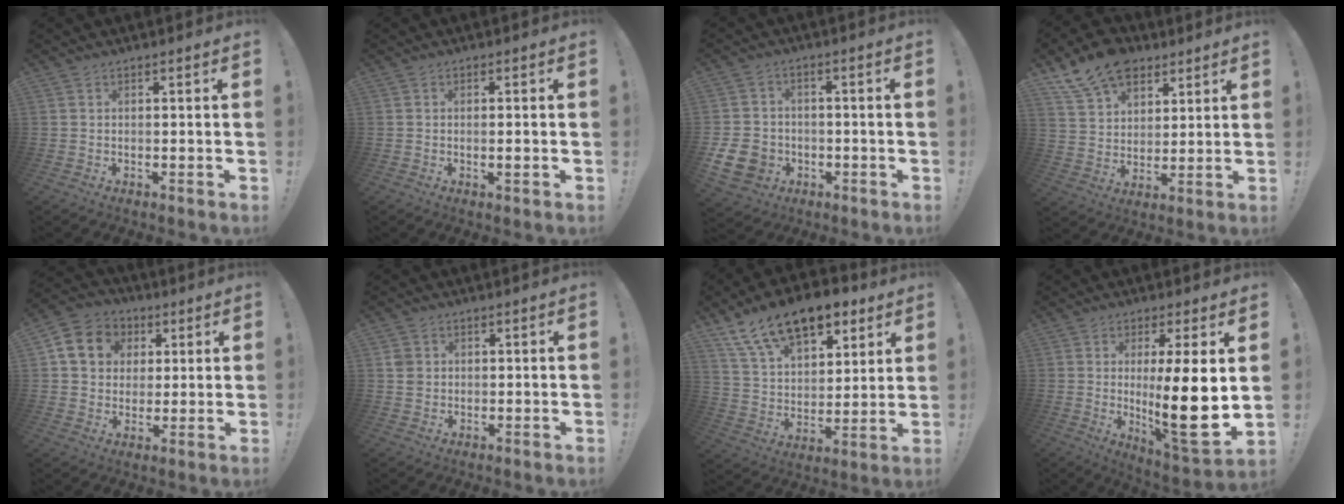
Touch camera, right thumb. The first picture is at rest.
{"total": 1.7, "force": [-0.2, -0.2, 1.7], "torque": [-0.030, -0.001, -0.005]}
{"total": 10.7, "force": [-3.7, 8.9, 4.6], "torque": [-0.093, 0.024, -0.065]}
{"total": 14.5, "force": [9.3, 9.4, 5.8], "torque": [-0.094, -0.055, 0.177]}
{"total": 11.7, "force": [3.5, 10.1, 4.7], "torque": [-0.062, -0.002, 0.073]}
{"total": 3.0, "force": [0.6, 2.7, 1.0], "torque": [-0.011, 0.003, 0.013]}
{"total": 18.2, "force": [12.2, 9.6, 9.5], "torque": [-0.163, -0.072, 0.225]}
{"total": 17.6, "force": [0.7, 2.4, 17.4], "torque": [-0.281, -0.024, 0.011]}